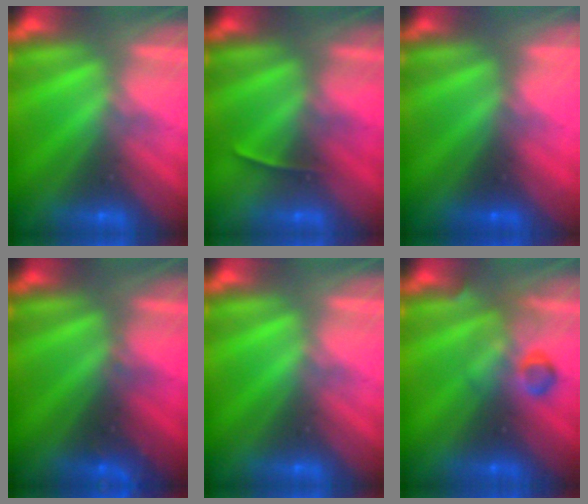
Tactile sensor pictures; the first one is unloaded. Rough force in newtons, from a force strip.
{"total": 1.4}
{"total": 3.5}
{"total": 2.4}
{"total": 0.0}
{"total": 2.8}